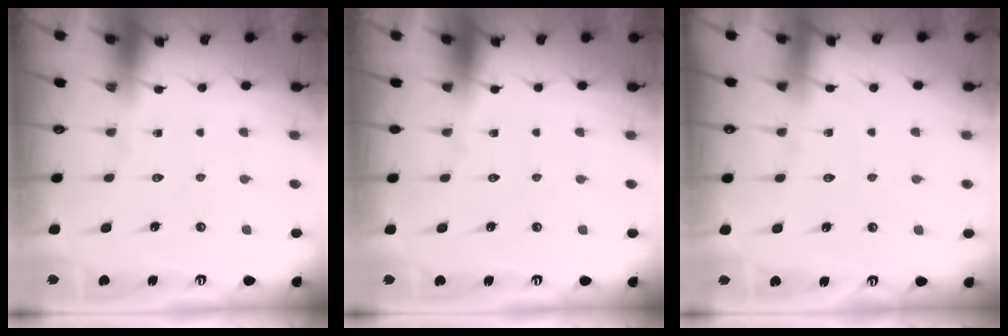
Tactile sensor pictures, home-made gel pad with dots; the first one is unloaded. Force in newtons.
{"total": 0.0}
{"total": 2.6, "press": 2.6, "slide": 0.4}